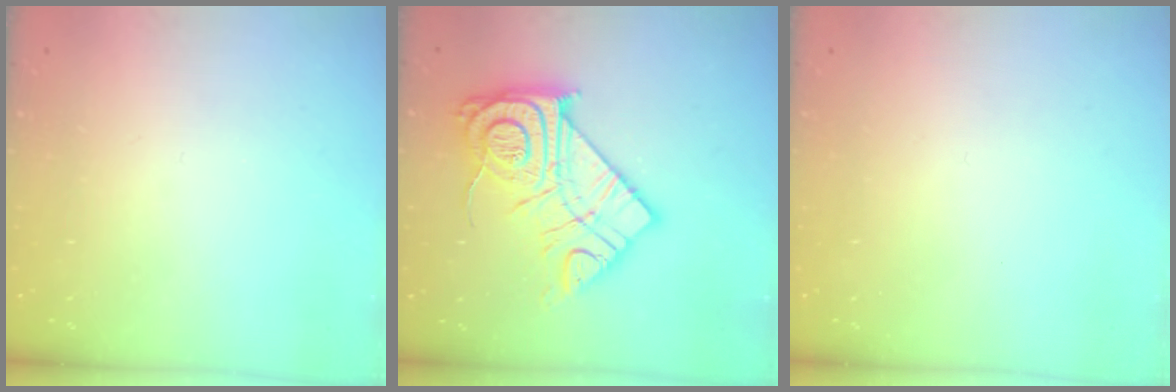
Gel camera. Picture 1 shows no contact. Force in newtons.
{"total": 20.7, "press": 20.6, "slide": 1.9}
{"total": 1.6, "press": 1.6, "slide": 0.1}